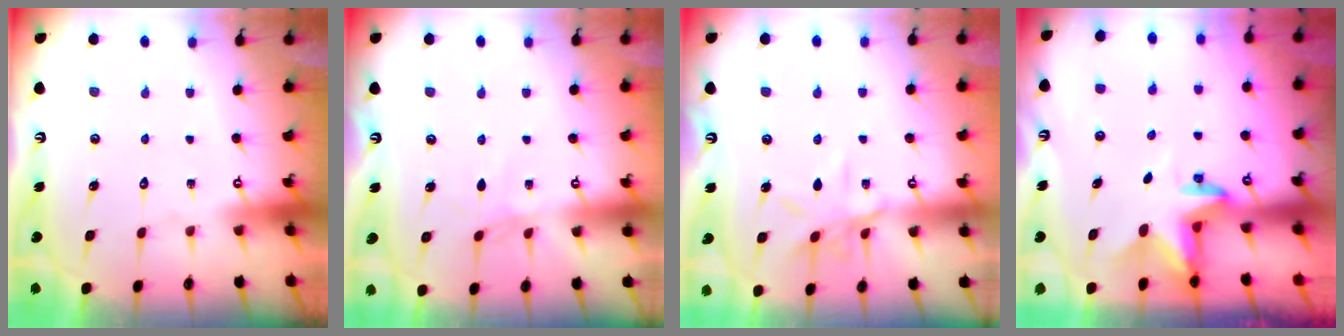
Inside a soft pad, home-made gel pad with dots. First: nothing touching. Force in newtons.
{"total": 2.3, "press": 2.3, "slide": 0.4}
{"total": 9.0, "press": 9.0, "slide": 0.6}
{"total": 2.9, "press": 2.9, "slide": 0.1}